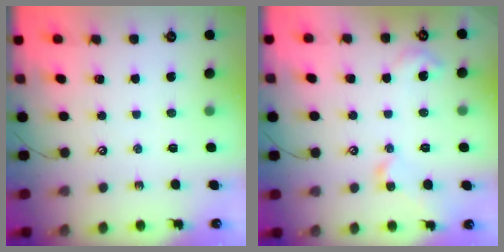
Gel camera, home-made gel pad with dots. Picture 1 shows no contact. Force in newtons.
{"total": 5.4, "press": 5.4, "slide": 0.7}